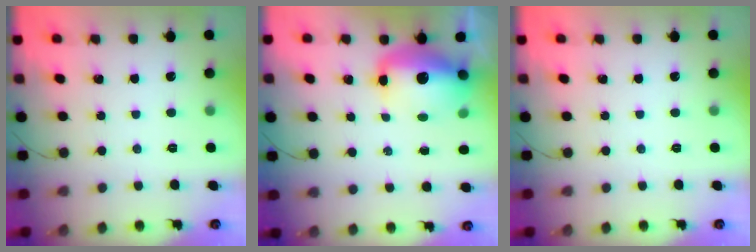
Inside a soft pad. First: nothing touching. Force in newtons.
{"total": 13.0, "press": 12.7, "slide": 2.9}
{"total": 0.0}